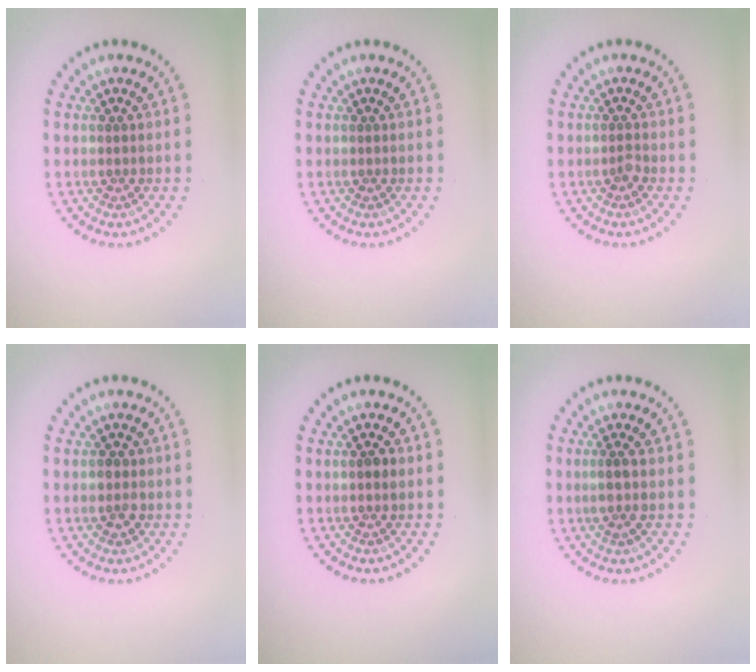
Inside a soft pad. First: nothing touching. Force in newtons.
{"total": 0.0}
{"total": 0.8, "press": 0.6, "slide": 0.6}
{"total": 1.5, "press": 1.5, "slide": 0.2}
{"total": 1.2, "press": 1.2, "slide": 0.3}
{"total": 1.5, "press": 1.1, "slide": 1.0}